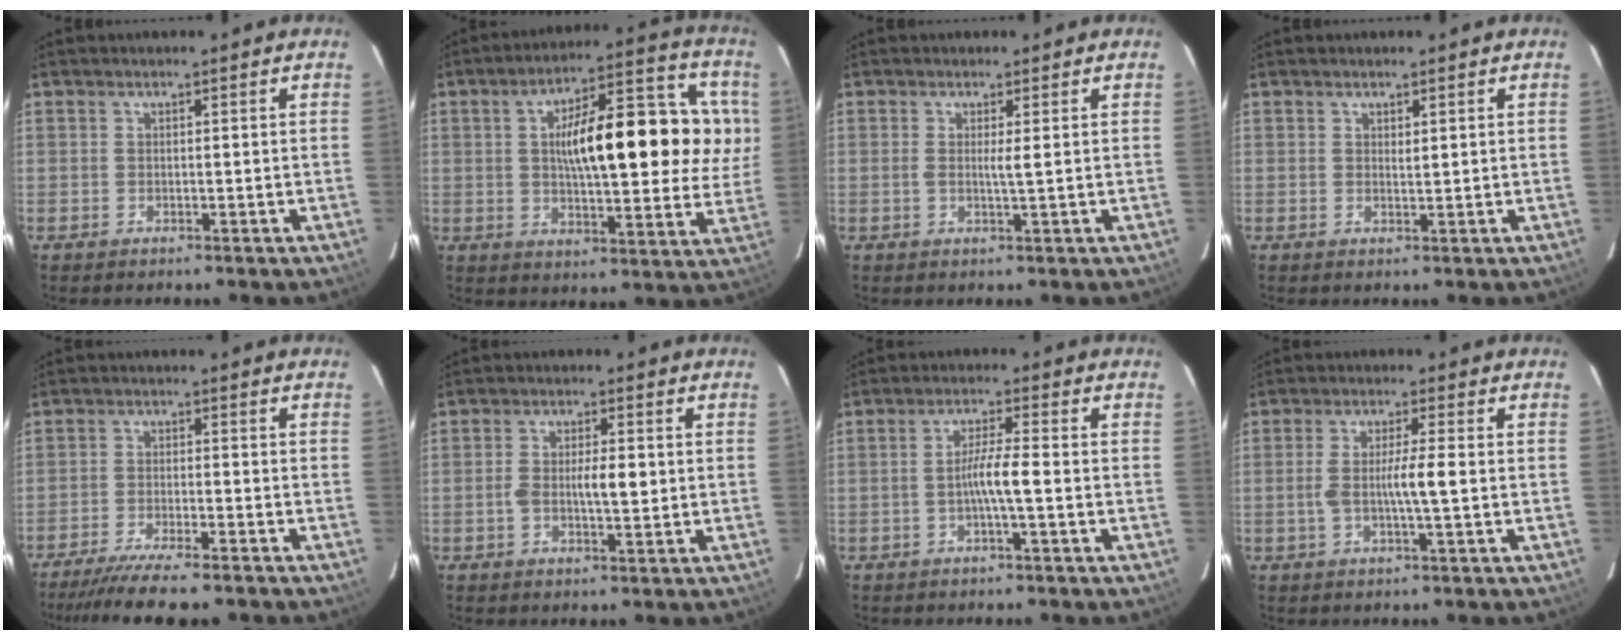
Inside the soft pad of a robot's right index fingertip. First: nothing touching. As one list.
[{"total": 19.6, "force": [3.2, 6.0, 18.4], "torque": [-0.257, 0.042, 0.048]}, {"total": 1.5, "force": [0.3, -0.2, 1.5], "torque": [-0.029, -0.001, 0.003]}, {"total": 0.7, "force": [0.4, 0.2, 0.5], "torque": [-0.010, -0.004, 0.007]}, {"total": 11.9, "force": [-10.1, 0.8, 6.2], "torque": [-0.089, -0.025, -0.157]}, {"total": 5.0, "force": [-0.3, 1.5, 4.7], "torque": [-0.086, 0.010, -0.003]}, {"total": 4.4, "force": [-1.0, -0.2, 4.3], "torque": [-0.080, 0.005, -0.020]}, {"total": 5.1, "force": [-0.5, 0.1, 5.1], "torque": [-0.096, 0.001, -0.009]}]